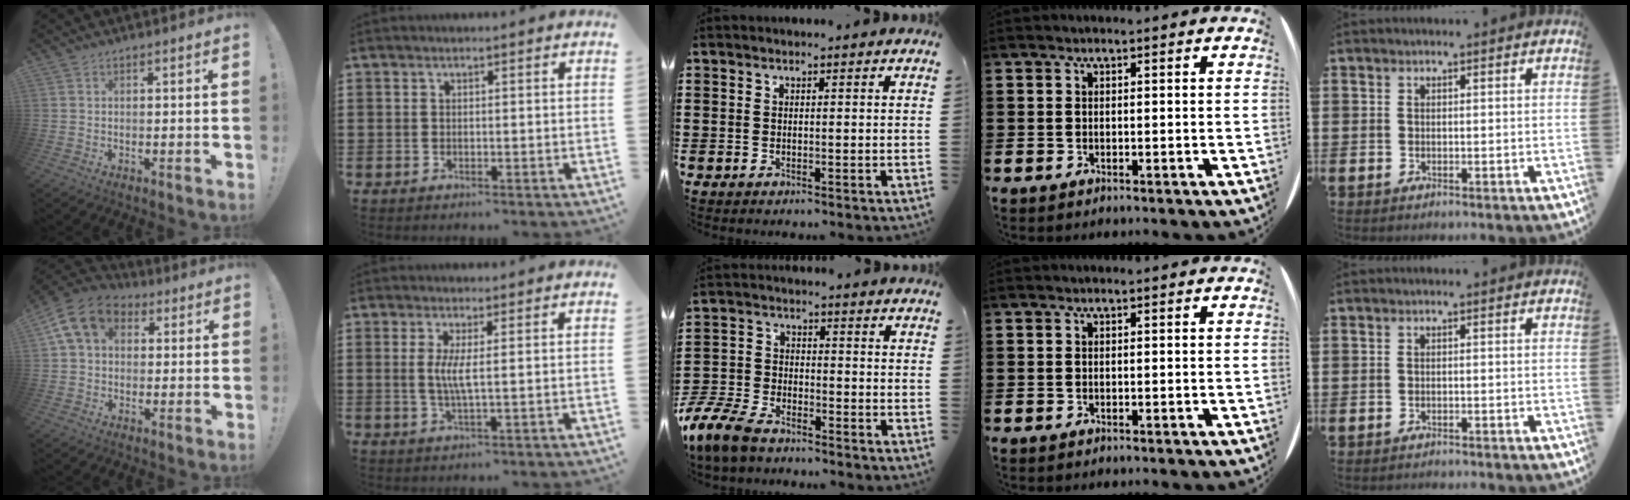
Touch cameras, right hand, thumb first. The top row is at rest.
{"thumb": {"total": 12.7, "force": [4.2, 9.4, 7.5], "torque": [-0.117, 0.001, 0.088]}, "index": {"total": 3.6, "force": [0.3, 0.0, 3.6], "torque": [-0.077, -0.008, 0.002]}, "middle": {"total": 7.9, "force": [-7.0, 2.5, 2.9], "torque": [-0.085, 0.008, -0.143]}, "little": {"total": 0.8, "force": [-0.8, -0.1, 0.0], "torque": [-0.001, 0.001, -0.016]}}